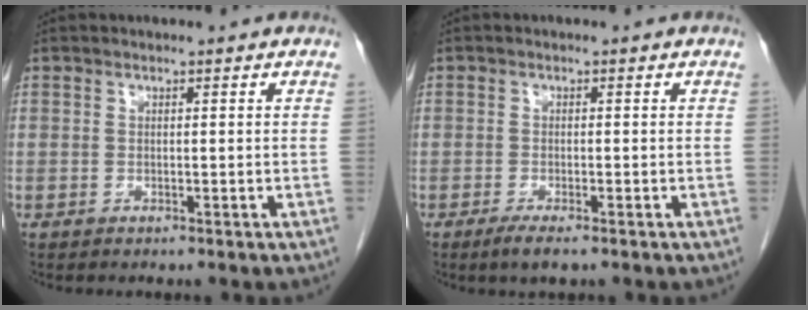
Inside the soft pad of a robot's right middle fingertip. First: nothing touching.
{"total": 2.5, "force": [-1.7, 0.4, 1.9], "torque": [-0.034, -0.005, -0.030]}